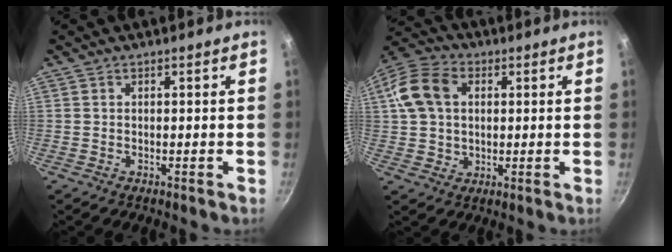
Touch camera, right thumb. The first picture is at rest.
{"total": 12.8, "force": [2.9, 9.4, 8.2], "torque": [-0.153, 0.014, 0.047]}